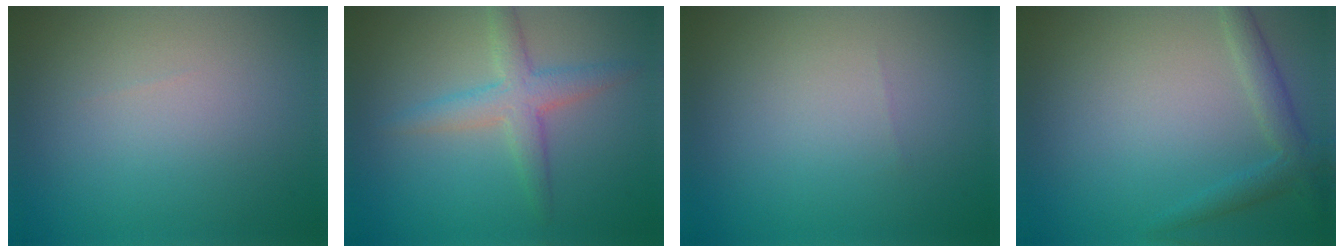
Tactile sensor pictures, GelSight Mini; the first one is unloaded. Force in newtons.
{"total": 3.3, "press": 3.3, "slide": 0.0}
{"total": 0.0}
{"total": 2.4, "press": 2.4, "slide": 0.2}